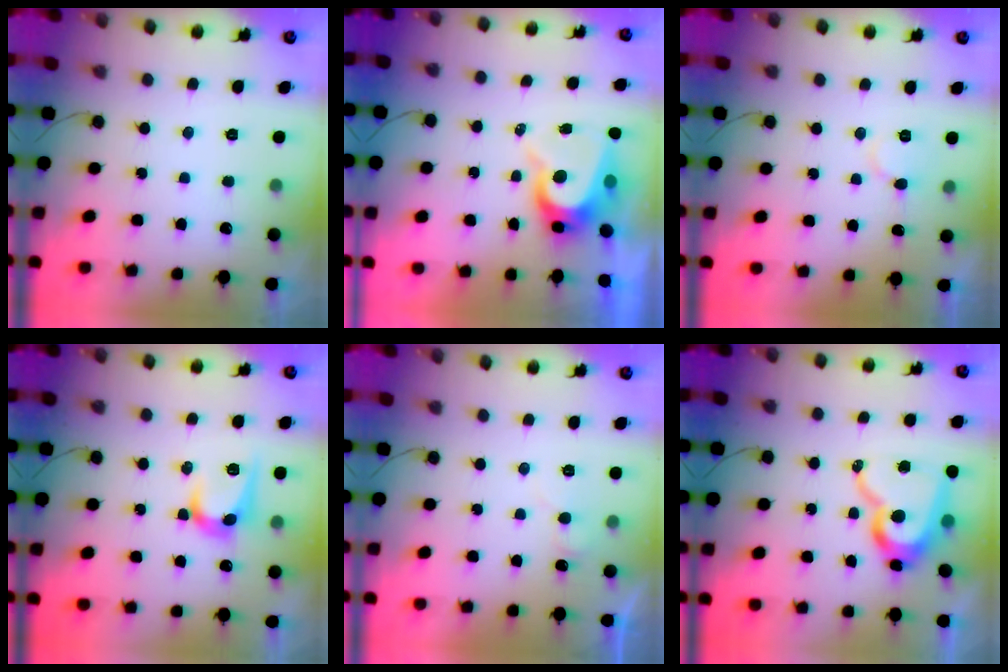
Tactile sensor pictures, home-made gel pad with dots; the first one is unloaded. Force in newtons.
{"total": 8.6, "press": 8.5, "slide": 1.0}
{"total": 4.9, "press": 4.9, "slide": 0.4}
{"total": 9.9, "press": 9.9, "slide": 0.6}
{"total": 6.7, "press": 6.7, "slide": 0.5}
{"total": 15.5, "press": 15.4, "slide": 1.6}